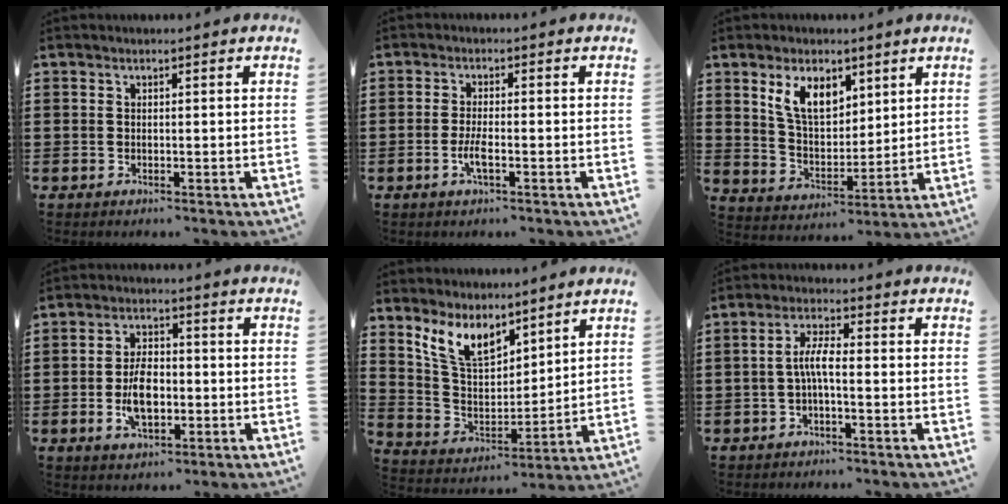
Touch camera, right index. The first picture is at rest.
{"total": 2.9, "force": [-1.1, 0.5, 2.7], "torque": [-0.060, -0.007, -0.024]}
{"total": 8.0, "force": [4.5, 4.4, 4.9], "torque": [-0.116, 0.008, 0.084]}
{"total": 6.6, "force": [-1.2, 3.6, 5.4], "torque": [-0.101, 0.002, -0.024]}
{"total": 8.4, "force": [6.4, 3.7, 4.0], "torque": [-0.107, -0.015, 0.120]}
{"total": 4.3, "force": [-0.9, 1.1, 4.0], "torque": [-0.088, 0.001, -0.022]}